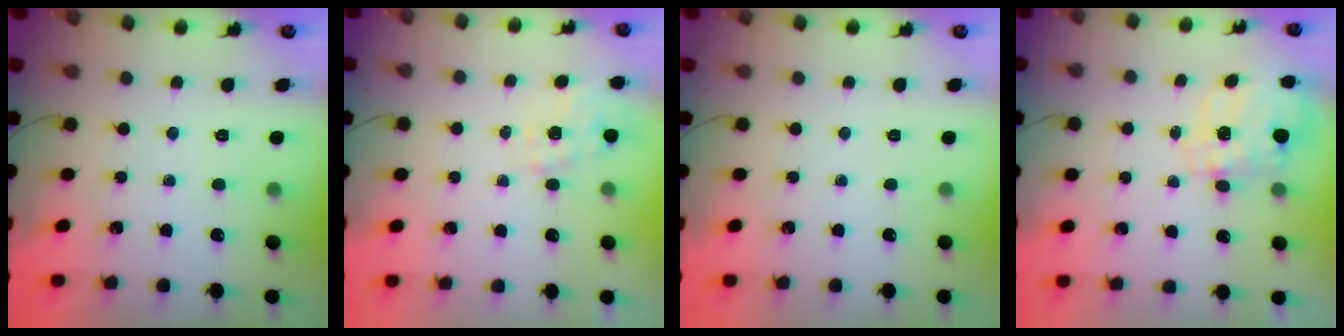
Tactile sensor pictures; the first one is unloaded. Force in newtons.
{"total": 0.9, "press": 0.3, "slide": 0.8}
{"total": 0.0}
{"total": 8.7, "press": 8.5, "slide": 2.0}